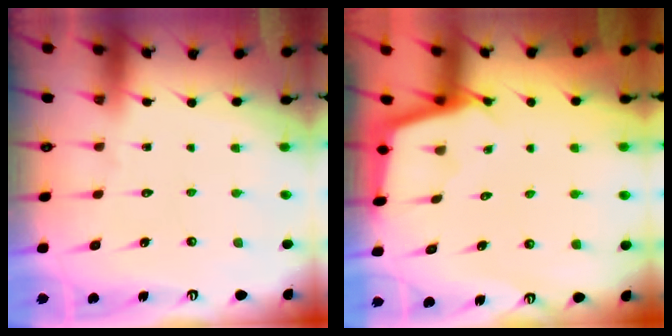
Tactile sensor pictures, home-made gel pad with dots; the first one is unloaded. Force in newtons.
{"total": 2.3, "press": 2.3, "slide": 0.2}